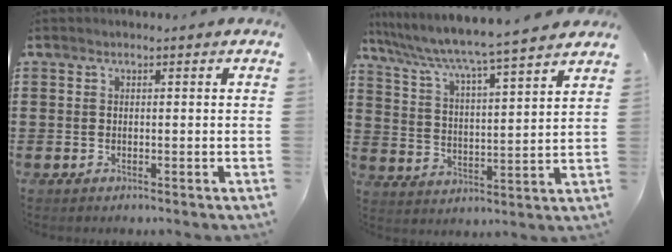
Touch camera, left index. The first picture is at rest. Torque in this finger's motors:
{"motor_torque": [2.14, 0.00, 0.22, 0.09]}